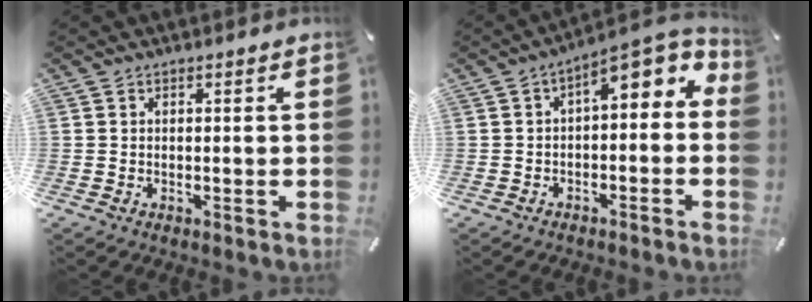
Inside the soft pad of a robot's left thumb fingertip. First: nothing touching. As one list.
[{"total": 8.4, "force": [2.5, 4.2, 6.8], "torque": [-0.095, -0.022, 0.036]}]